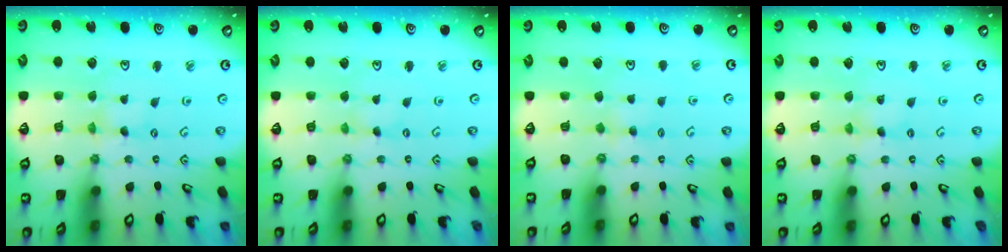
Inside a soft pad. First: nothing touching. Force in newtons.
{"total": 0.0}
{"total": 3.0, "press": 3.0, "slide": 0.5}
{"total": 2.0, "press": 1.9, "slide": 0.3}